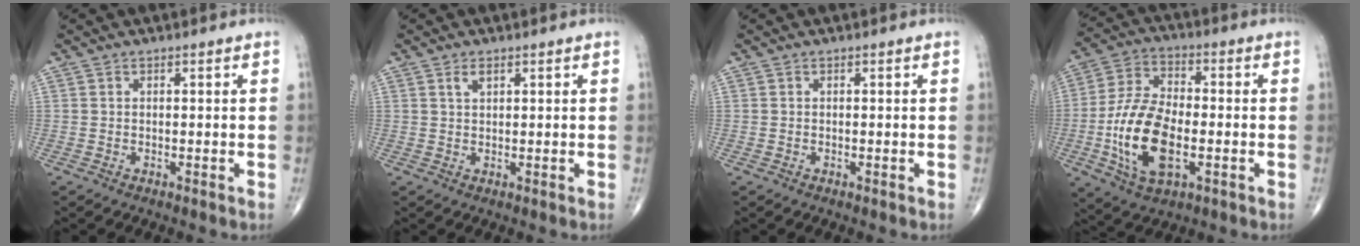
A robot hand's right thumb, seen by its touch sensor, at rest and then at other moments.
{"total": 1.7, "force": [1.0, 0.8, 1.1], "torque": [-0.019, -0.001, 0.020]}
{"total": 0.0}
{"total": 16.1, "force": [-3.5, 8.3, 13.4], "torque": [-0.262, 0.011, -0.062]}